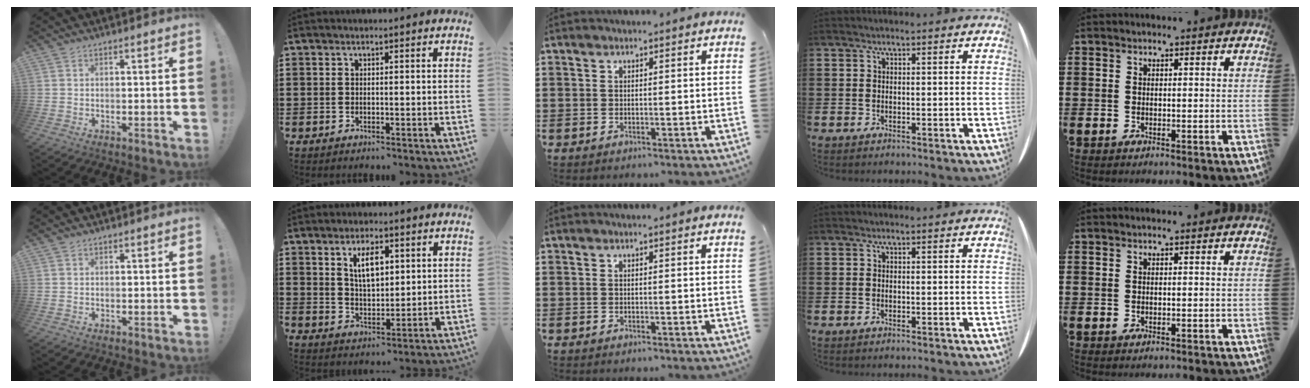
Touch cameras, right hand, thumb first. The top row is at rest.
{"index": {"total": 5.8, "force": [2.2, 2.8, 4.6], "torque": [-0.084, 0.005, 0.034]}}